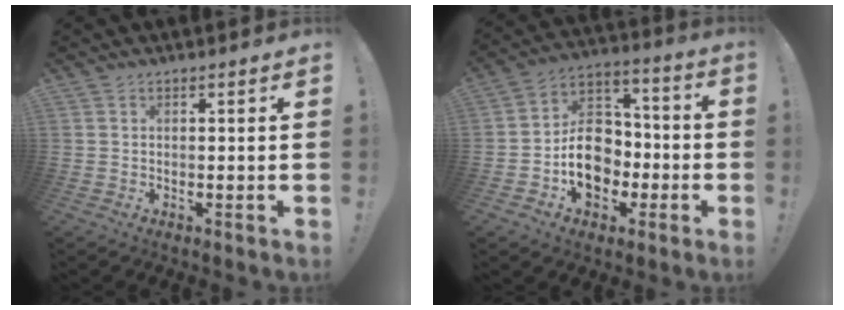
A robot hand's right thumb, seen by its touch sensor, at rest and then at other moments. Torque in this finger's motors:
{"motor_torque": [0.70, -0.16, 0.11, -0.06, 0.05]}